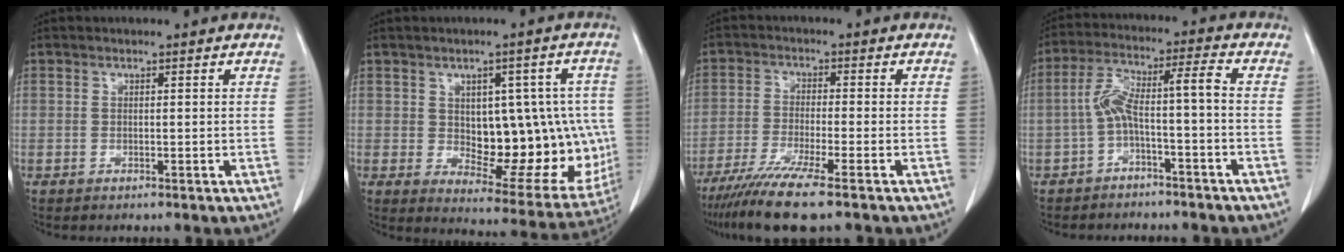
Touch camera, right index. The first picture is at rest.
{"total": 16.7, "force": [0.1, 8.6, 14.4], "torque": [-0.175, 0.012, 0.029]}
{"total": 9.7, "force": [-7.1, -0.2, 6.6], "torque": [-0.113, -0.026, -0.120]}
{"total": 7.1, "force": [-2.3, 0.5, 6.7], "torque": [-0.130, 0.041, -0.041]}